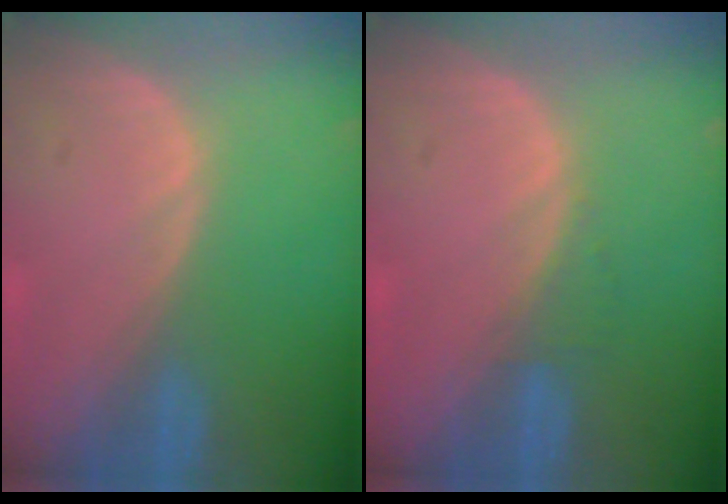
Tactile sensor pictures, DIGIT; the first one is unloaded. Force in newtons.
{"total": 1.2, "press": 1.1, "slide": 0.4}